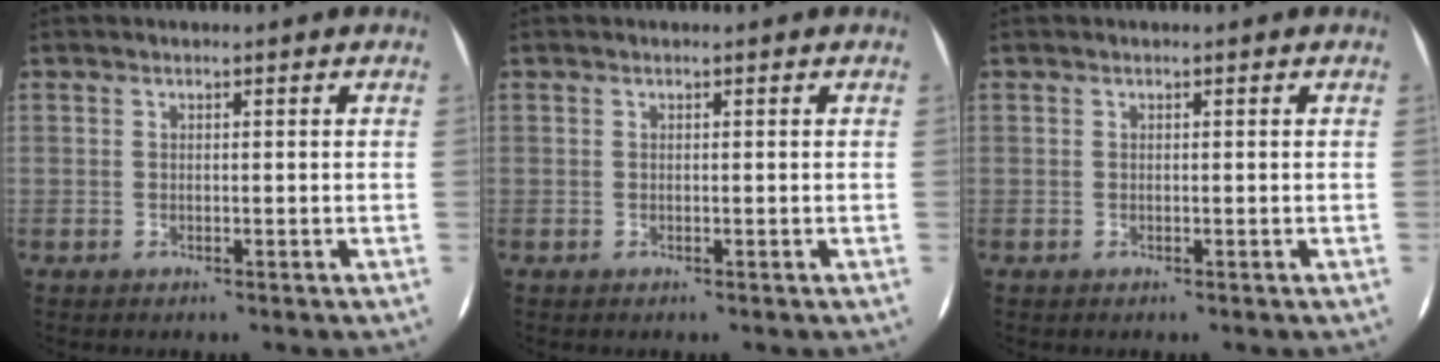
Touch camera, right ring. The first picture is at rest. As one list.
[{"total": 0.0}, {"total": 0.0}]